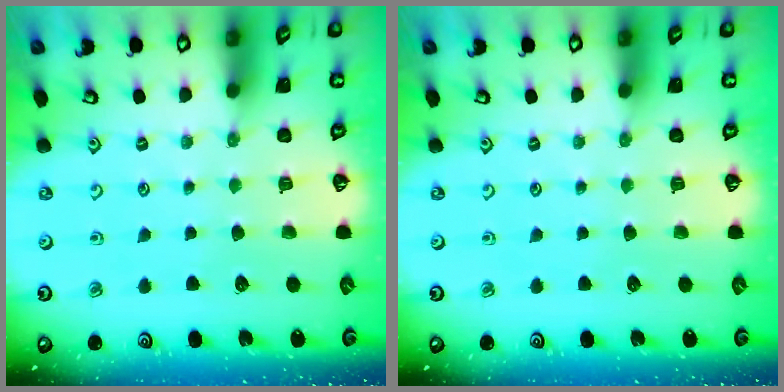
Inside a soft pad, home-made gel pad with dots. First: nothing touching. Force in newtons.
{"total": 0.0}